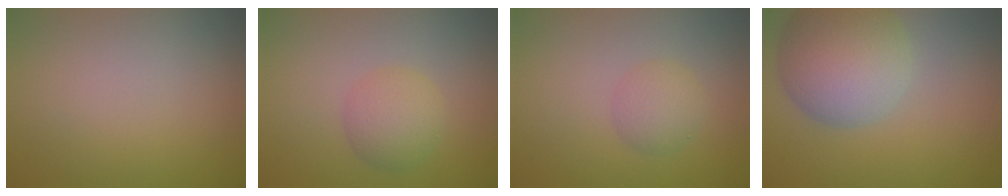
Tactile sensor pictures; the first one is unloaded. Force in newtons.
{"total": 2.8, "press": 2.8, "slide": 0.1}
{"total": 2.1, "press": 2.1, "slide": 0.0}
{"total": 8.5, "press": 8.5, "slide": 0.7}